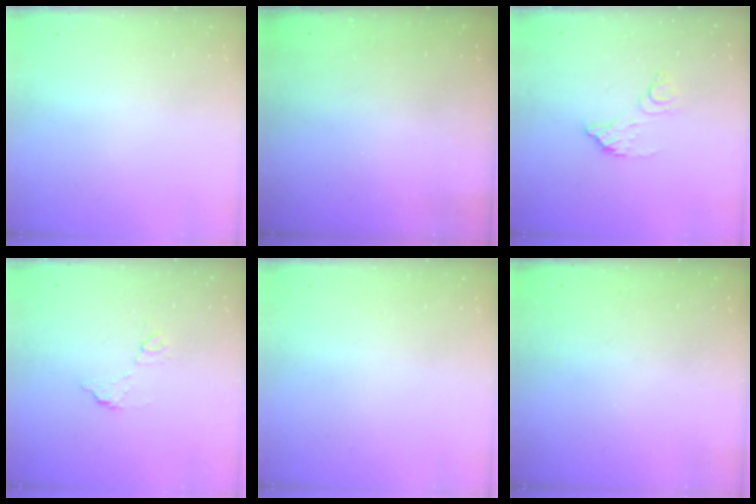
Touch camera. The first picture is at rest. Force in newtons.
{"total": 3.0, "press": 3.0, "slide": 0.1}
{"total": 8.3, "press": 8.3, "slide": 0.6}
{"total": 6.7, "press": 6.7, "slide": 0.6}
{"total": 0.0}
{"total": 3.2, "press": 3.2, "slide": 0.1}